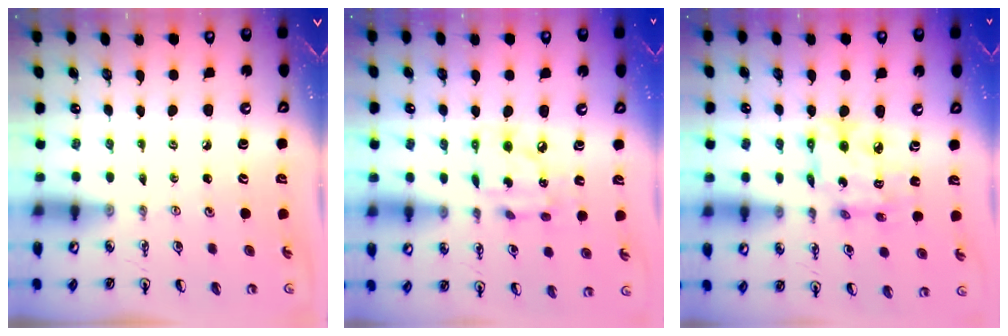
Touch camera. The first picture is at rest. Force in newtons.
{"total": 10.6, "press": 10.5, "slide": 1.1}
{"total": 12.4, "press": 12.3, "slide": 1.1}